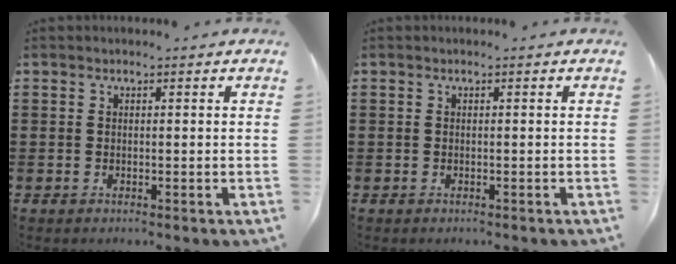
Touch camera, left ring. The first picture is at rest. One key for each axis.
{"total": 0.0}